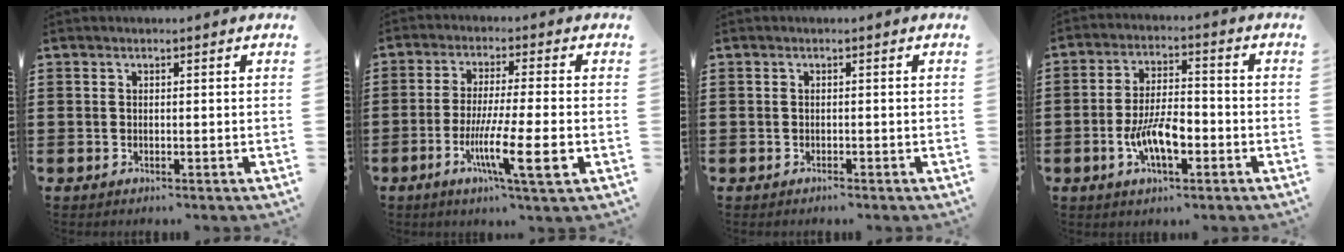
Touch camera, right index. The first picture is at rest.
{"total": 10.8, "force": [-3.6, 0.8, 10.2], "torque": [-0.186, -0.015, -0.064]}
{"total": 0.7, "force": [-0.7, 0.0, 0.1], "torque": [-0.004, -0.003, -0.014]}
{"total": 8.0, "force": [-2.7, 3.1, 6.9], "torque": [-0.148, -0.002, -0.053]}